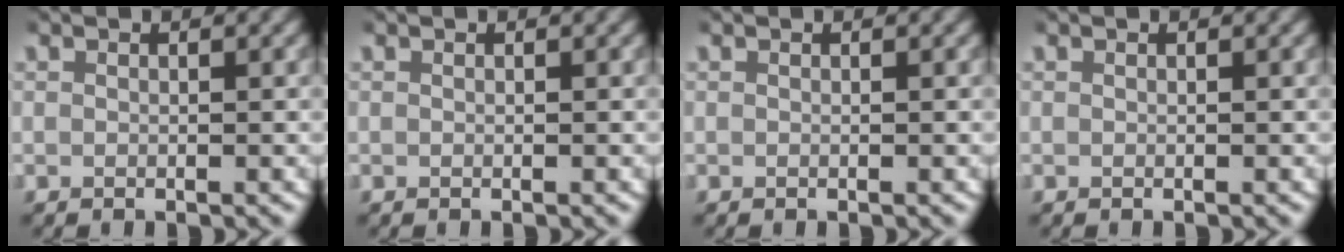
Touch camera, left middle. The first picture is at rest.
{"total": 0.0}
{"total": 0.0}
{"total": 0.0}